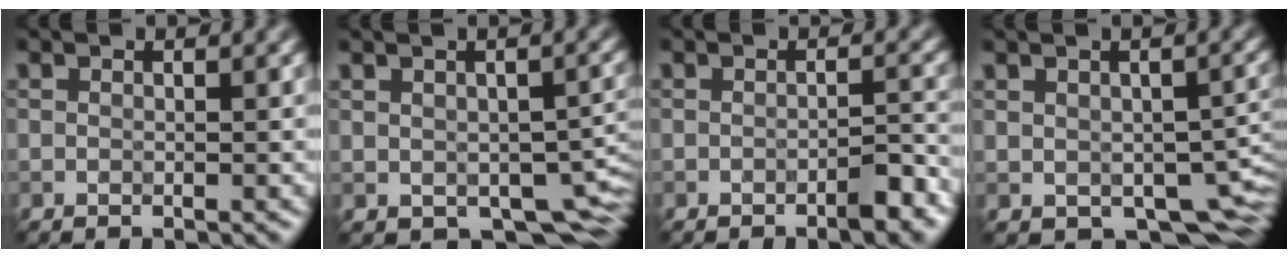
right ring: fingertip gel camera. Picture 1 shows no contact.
{"total": 4.5, "force": [-2.0, 2.3, 3.3], "torque": [-0.062, -0.016, 0.005]}
{"total": 2.4, "force": [-2.2, -0.2, 1.1], "torque": [-0.019, 0.002, -0.013]}
{"total": 5.0, "force": [-2.1, 2.6, 3.7], "torque": [-0.069, -0.020, 0.004]}